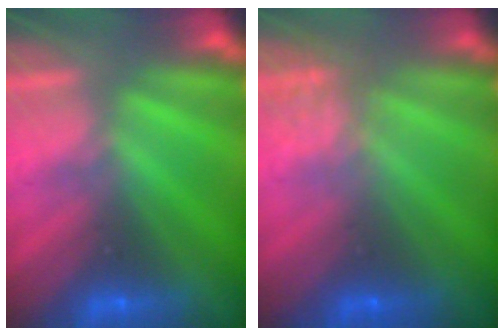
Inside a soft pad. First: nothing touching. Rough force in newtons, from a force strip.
{"total": 1.8}